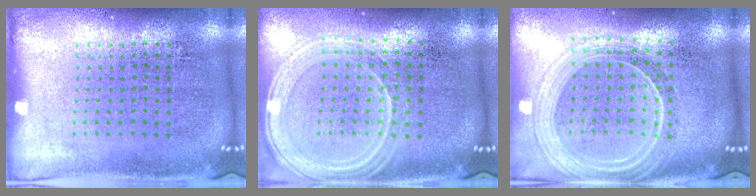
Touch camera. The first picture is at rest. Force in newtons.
{"total": 1.4, "press": 1.4, "slide": 0.2}
{"total": 2.3, "press": 2.0, "slide": 1.1}